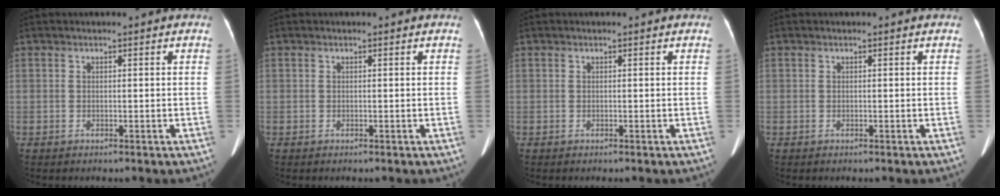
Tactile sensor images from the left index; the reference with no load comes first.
{"total": 0.0}
{"total": 0.0}
{"total": 0.0}